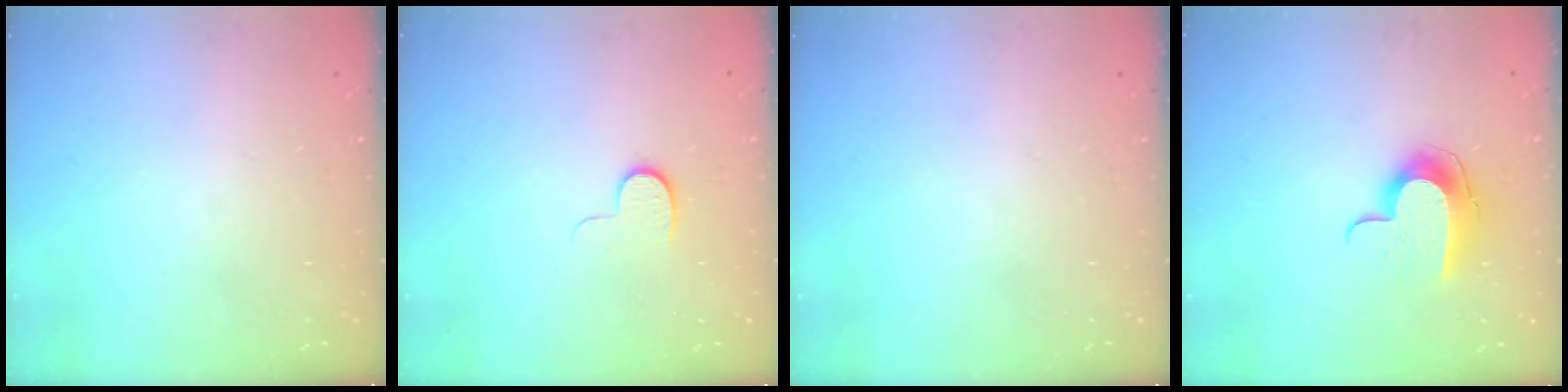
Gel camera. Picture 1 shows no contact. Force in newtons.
{"total": 5.3, "press": 5.3, "slide": 0.5}
{"total": 0.0}
{"total": 10.2, "press": 10.2, "slide": 0.2}